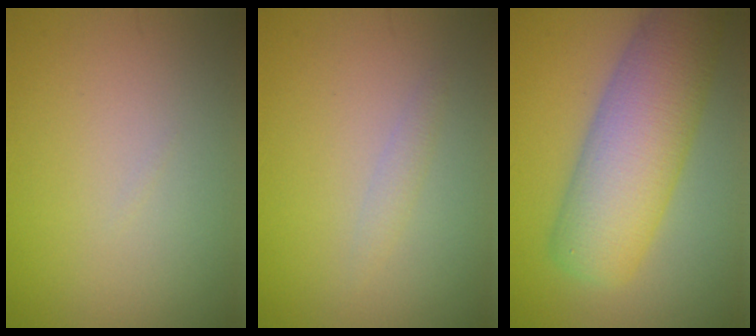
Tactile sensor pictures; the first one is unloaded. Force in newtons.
{"total": 1.0, "press": 1.0, "slide": 0.1}
{"total": 8.6, "press": 8.6, "slide": 0.7}